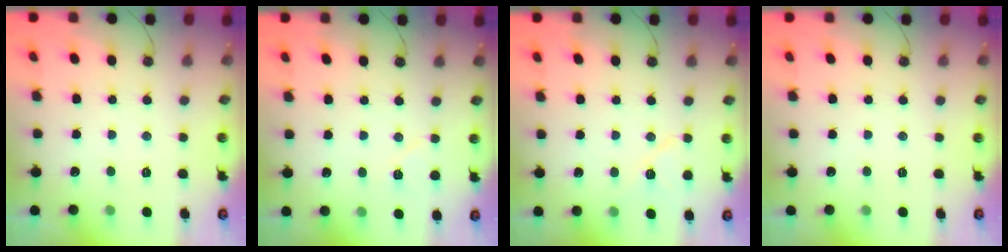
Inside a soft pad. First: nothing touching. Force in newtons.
{"total": 6.6, "press": 6.1, "slide": 2.6}
{"total": 8.8, "press": 8.7, "slide": 1.3}
{"total": 0.0}